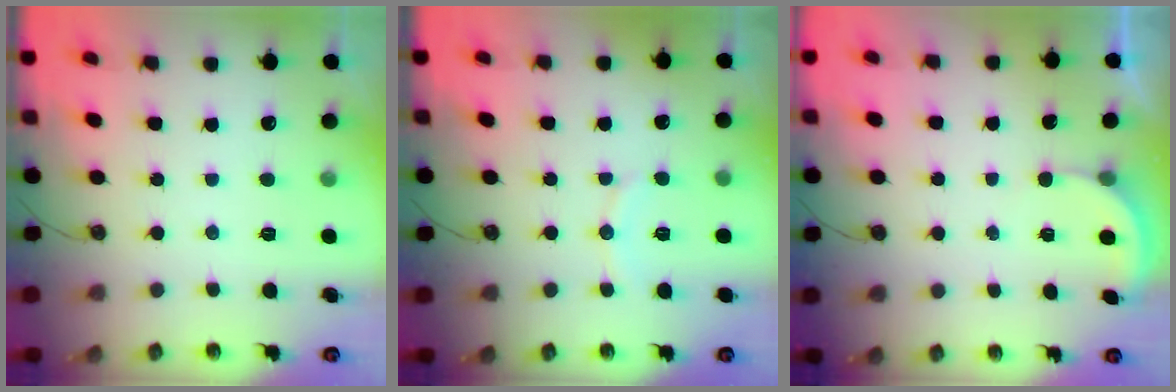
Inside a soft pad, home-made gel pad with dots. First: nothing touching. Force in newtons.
{"total": 5.1, "press": 5.0, "slide": 0.5}
{"total": 1.6, "press": 1.6, "slide": 0.3}